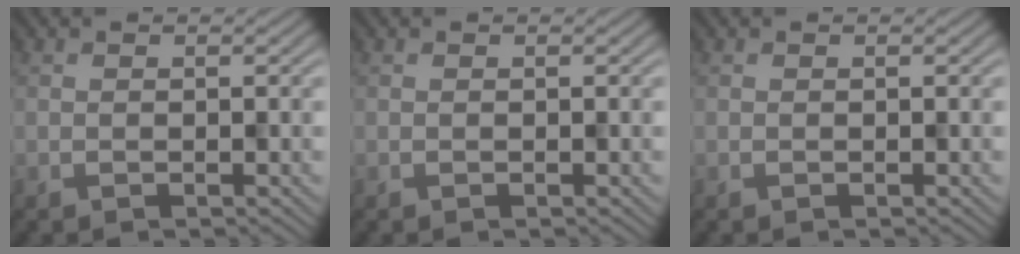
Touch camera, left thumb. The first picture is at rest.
{"total": 0.0}
{"total": 0.0}